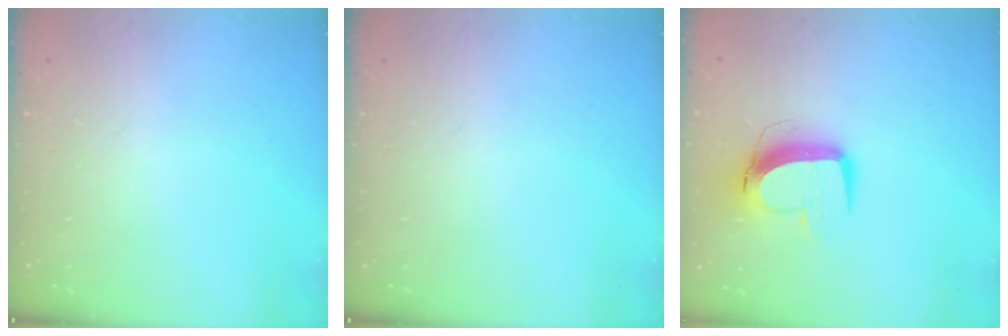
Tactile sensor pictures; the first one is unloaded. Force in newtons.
{"total": 0.0}
{"total": 11.1, "press": 11.0, "slide": 1.3}